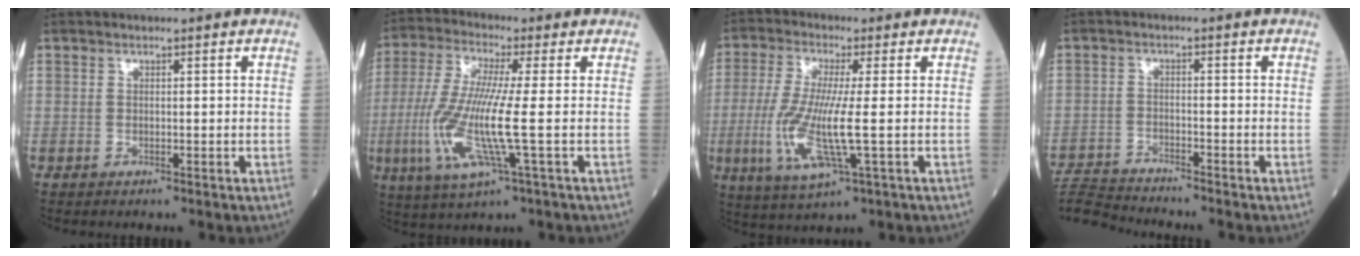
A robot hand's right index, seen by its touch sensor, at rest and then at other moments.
{"total": 12.5, "force": [-2.2, 0.5, 12.3], "torque": [-0.274, -0.014, -0.050]}
{"total": 10.9, "force": [-1.8, 1.2, 10.7], "torque": [-0.239, -0.017, -0.036]}
{"total": 6.9, "force": [-6.8, -1.3, 0.1], "torque": [-0.006, -0.005, -0.131]}